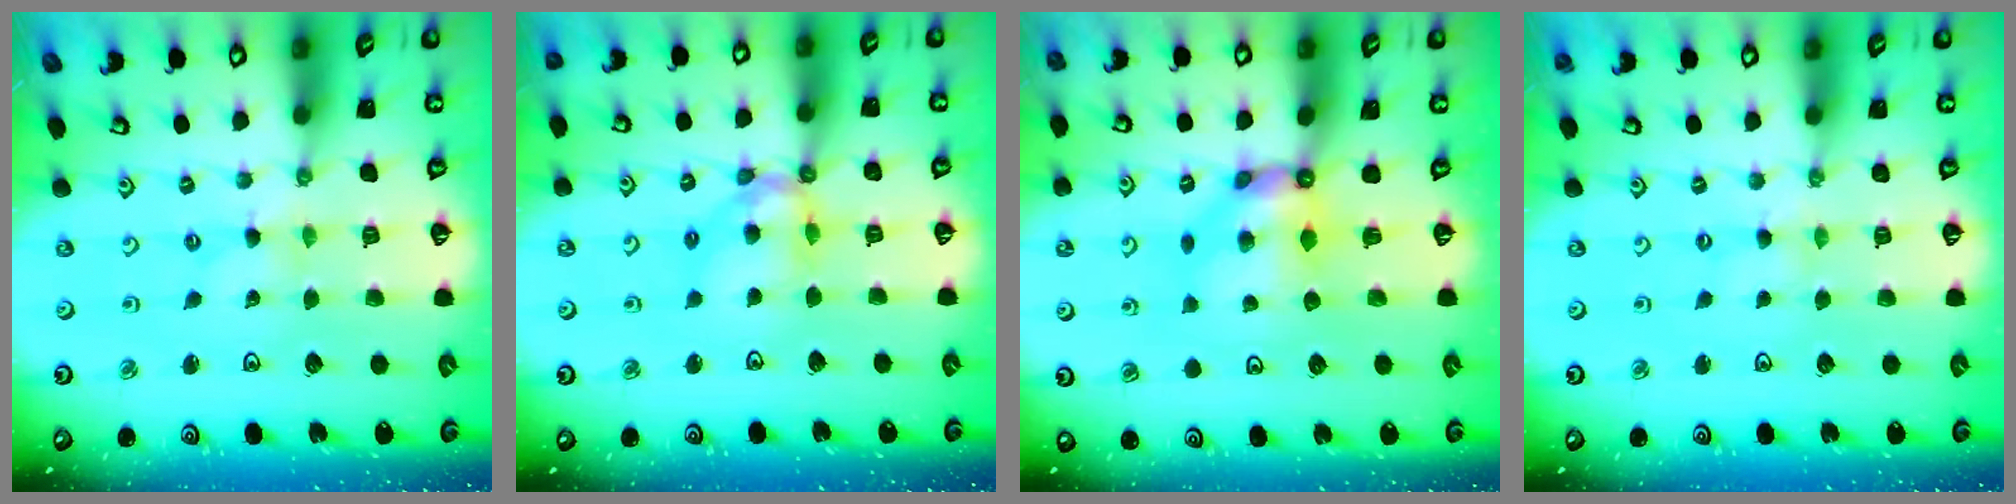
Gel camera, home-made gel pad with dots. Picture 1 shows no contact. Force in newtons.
{"total": 10.7, "press": 10.6, "slide": 1.2}
{"total": 7.5, "press": 7.5, "slide": 0.5}
{"total": 0.0}